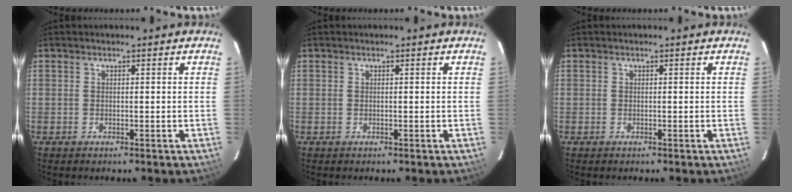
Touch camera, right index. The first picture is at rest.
{"total": 0.0}
{"total": 0.0}